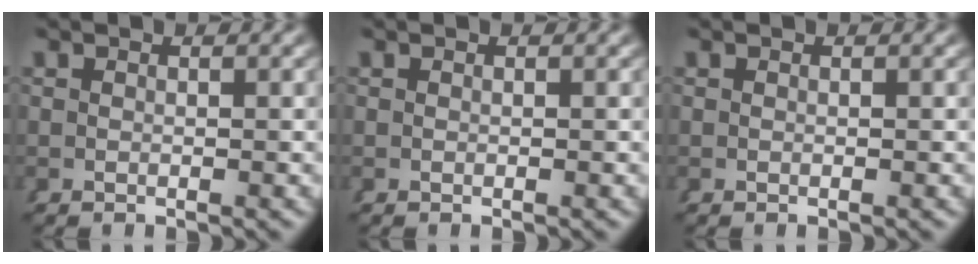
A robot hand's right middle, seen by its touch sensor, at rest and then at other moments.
{"total": 0.0}
{"total": 0.0}